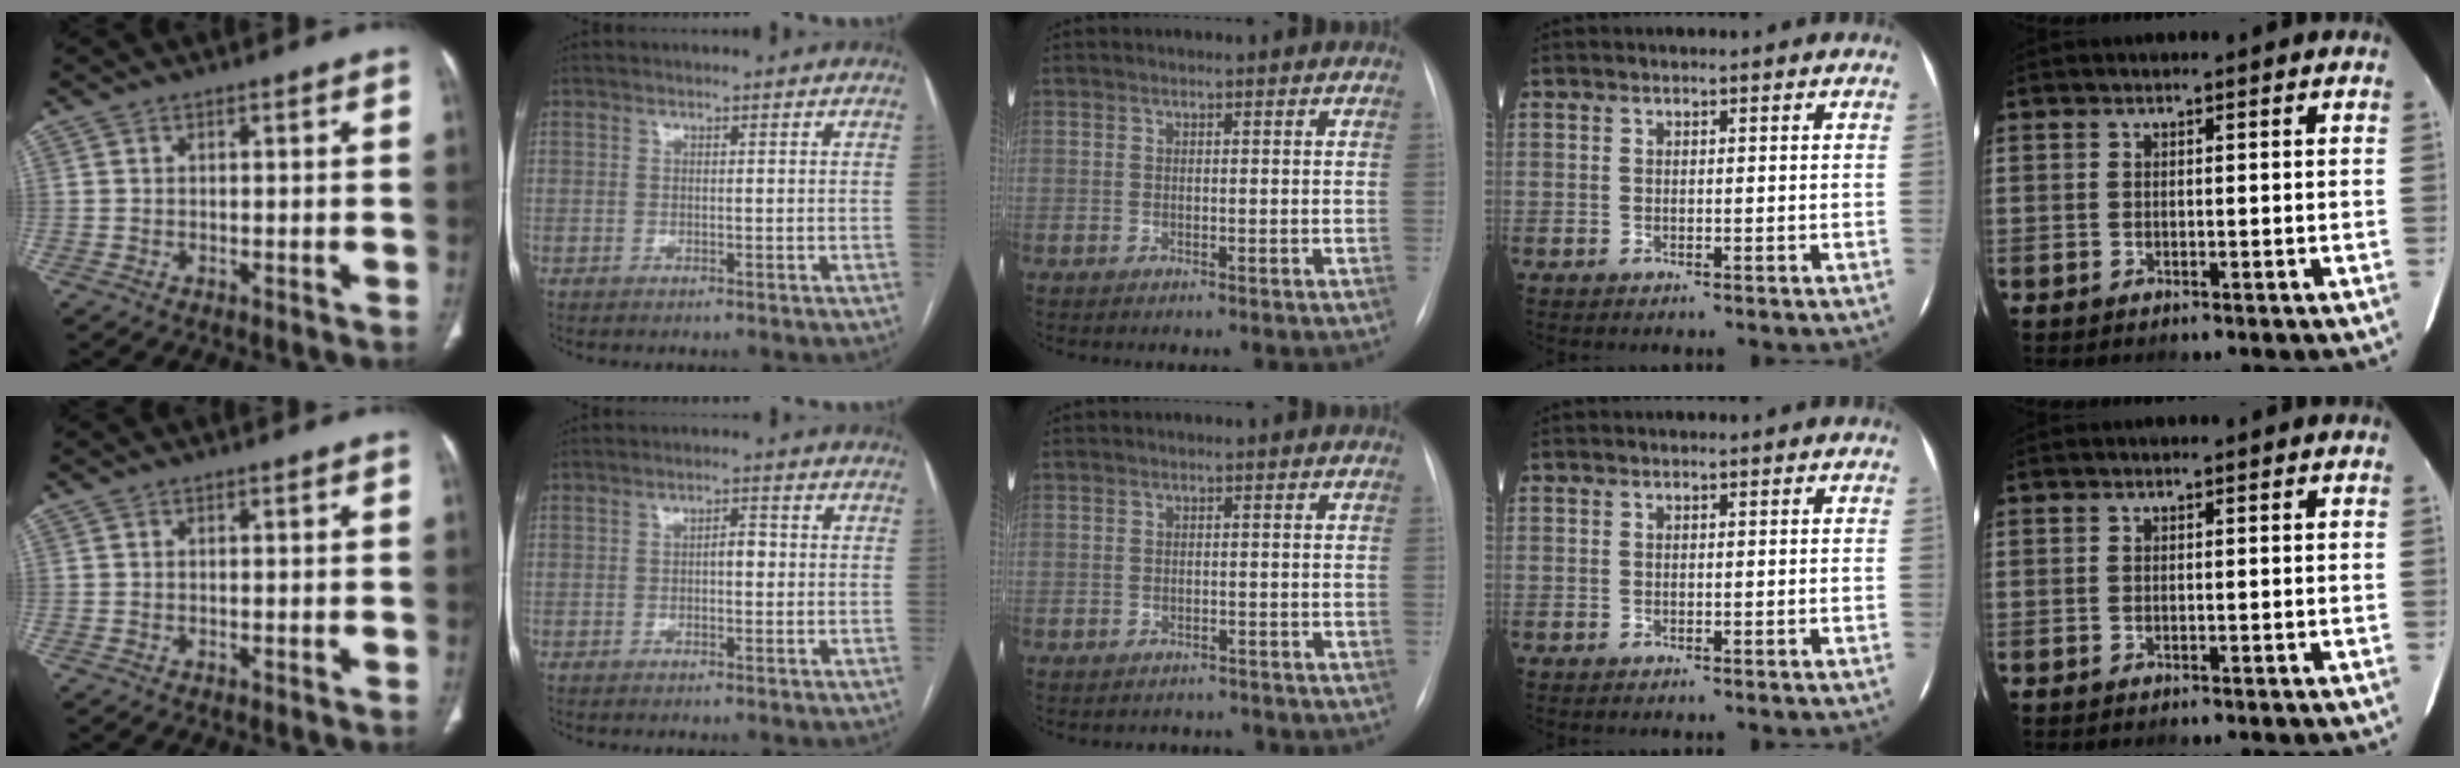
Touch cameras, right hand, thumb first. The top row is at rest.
{"index": {"total": 2.2, "force": [-0.1, 0.9, 2.0], "torque": [-0.028, 0.007, -0.003]}, "middle": {"total": 2.6, "force": [-2.2, 1.2, -0.5], "torque": [0.004, 0.008, -0.031]}}